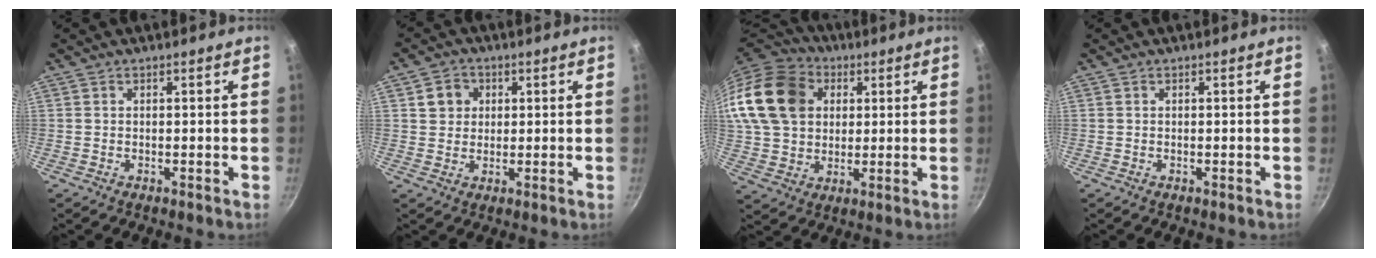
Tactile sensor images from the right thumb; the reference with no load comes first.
{"total": 4.7, "force": [1.3, 4.2, 1.5], "torque": [0.002, 0.008, 0.018]}
{"total": 23.1, "force": [6.6, 18.0, 12.9], "torque": [-0.265, 0.028, 0.120]}
{"total": 0.0}